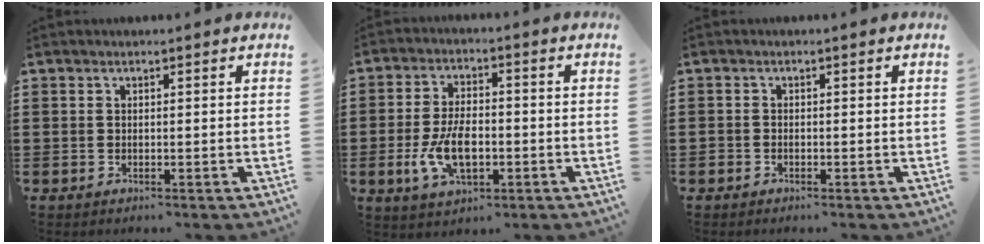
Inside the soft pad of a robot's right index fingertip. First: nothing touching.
{"total": 7.7, "force": [-1.7, 4.0, 6.4], "torque": [-0.141, -0.001, -0.035]}
{"total": 0.8, "force": [-0.5, 0.6, 0.2], "torque": [-0.004, 0.002, -0.012]}